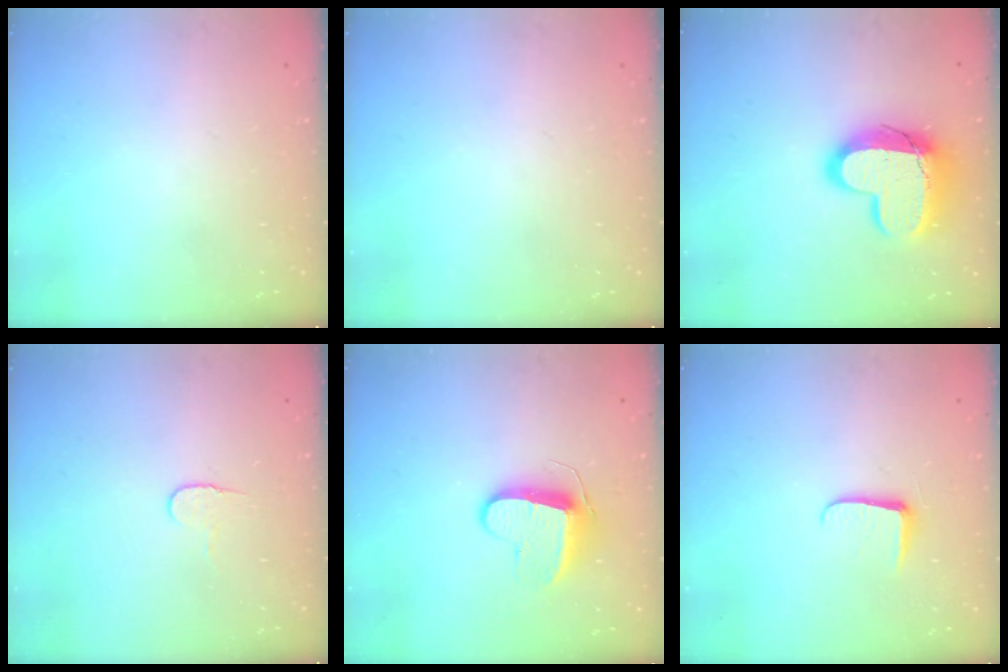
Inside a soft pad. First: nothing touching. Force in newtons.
{"total": 0.0}
{"total": 15.8, "press": 15.7, "slide": 1.0}
{"total": 5.4, "press": 5.4, "slide": 0.5}
{"total": 9.6, "press": 9.6, "slide": 0.2}
{"total": 5.4, "press": 5.4, "slide": 0.7}